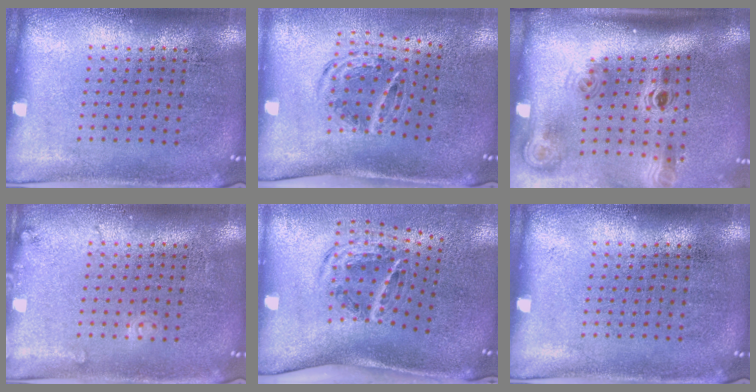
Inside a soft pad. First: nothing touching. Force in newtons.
{"total": 1.1, "press": 1.0, "slide": 0.5}
{"total": 2.2, "press": 1.5, "slide": 1.6}
{"total": 1.2, "press": 1.2, "slide": 0.1}
{"total": 1.8, "press": 1.1, "slide": 1.5}
{"total": 0.0}